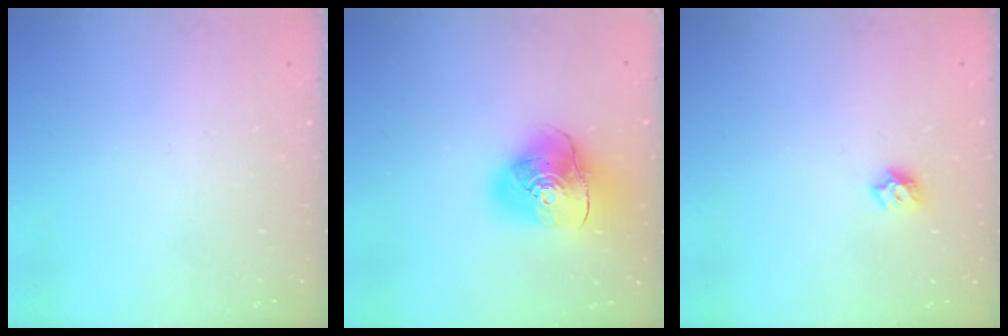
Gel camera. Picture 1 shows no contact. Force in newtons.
{"total": 12.3, "press": 12.2, "slide": 1.9}
{"total": 6.9, "press": 6.8, "slide": 0.9}